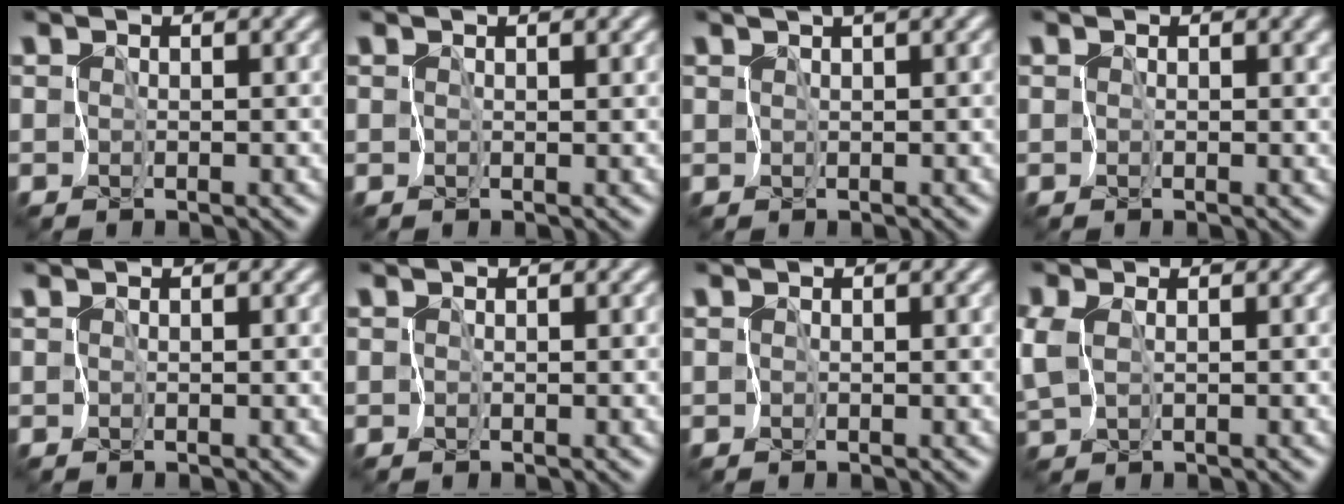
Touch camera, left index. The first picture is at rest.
{"total": 1.3, "force": [0.9, 0.4, 0.8], "torque": [-0.007, 0.000, 0.013]}
{"total": 2.2, "force": [1.6, 0.0, 1.5], "torque": [-0.028, 0.010, 0.028]}
{"total": 1.2, "force": [0.3, 0.6, 0.9], "torque": [-0.011, -0.002, 0.004]}
{"total": 0.0}
{"total": 0.0}
{"total": 0.7, "force": [0.2, 0.2, 0.6], "torque": [-0.009, -0.002, 0.004]}
{"total": 2.6, "force": [0.0, 1.7, 2.0], "torque": [-0.062, -0.008, 0.003]}